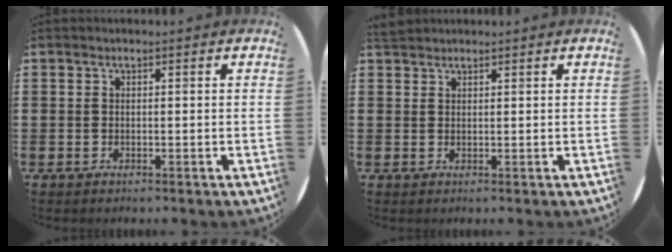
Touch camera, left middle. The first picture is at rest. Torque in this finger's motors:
{"motor_torque": [0.24, -0.22, 0.01, 0.01]}